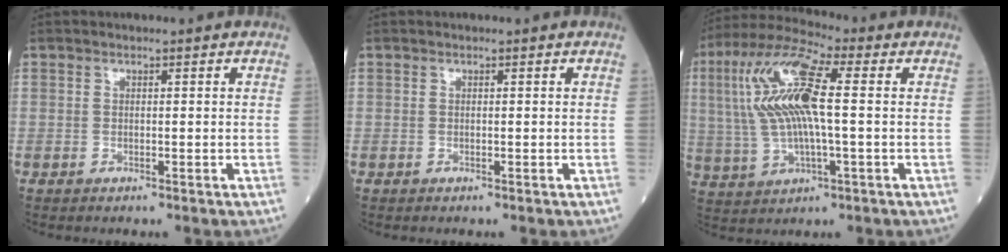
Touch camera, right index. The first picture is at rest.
{"total": 0.0}
{"total": 14.1, "force": [1.9, 3.1, 13.7], "torque": [-0.296, 0.023, 0.034]}